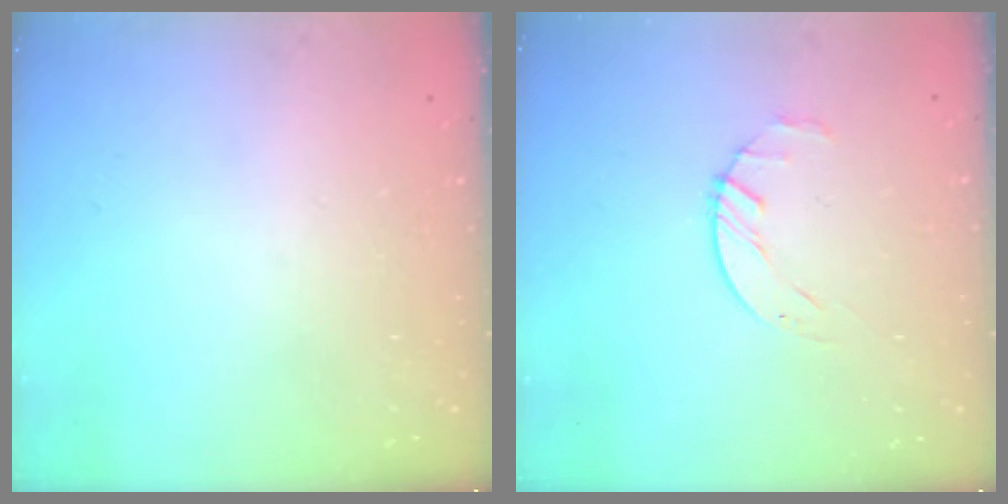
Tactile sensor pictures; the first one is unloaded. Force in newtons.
{"total": 1.6, "press": 1.6, "slide": 0.3}